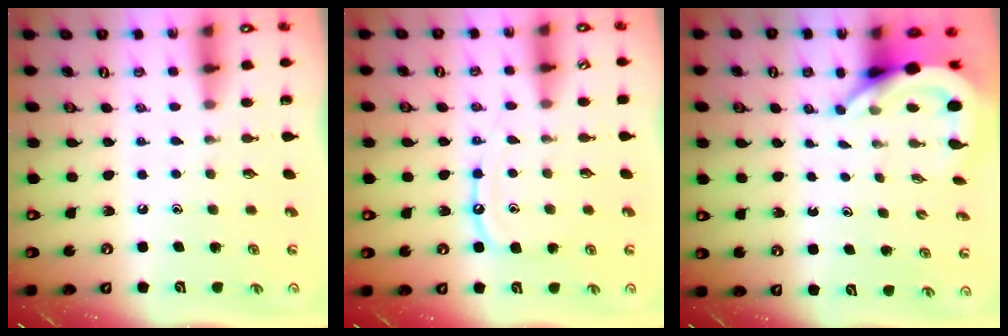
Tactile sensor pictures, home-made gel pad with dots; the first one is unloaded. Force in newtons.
{"total": 9.5, "press": 9.5, "slide": 1.0}
{"total": 6.6, "press": 6.5, "slide": 0.9}